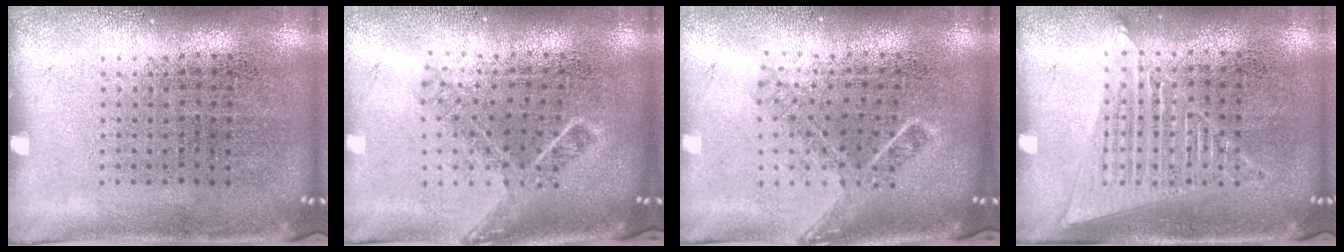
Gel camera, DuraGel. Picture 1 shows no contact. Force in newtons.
{"total": 1.7, "press": 1.2, "slide": 1.1}
{"total": 1.6, "press": 1.2, "slide": 1.1}
{"total": 1.4, "press": 1.4, "slide": 0.3}